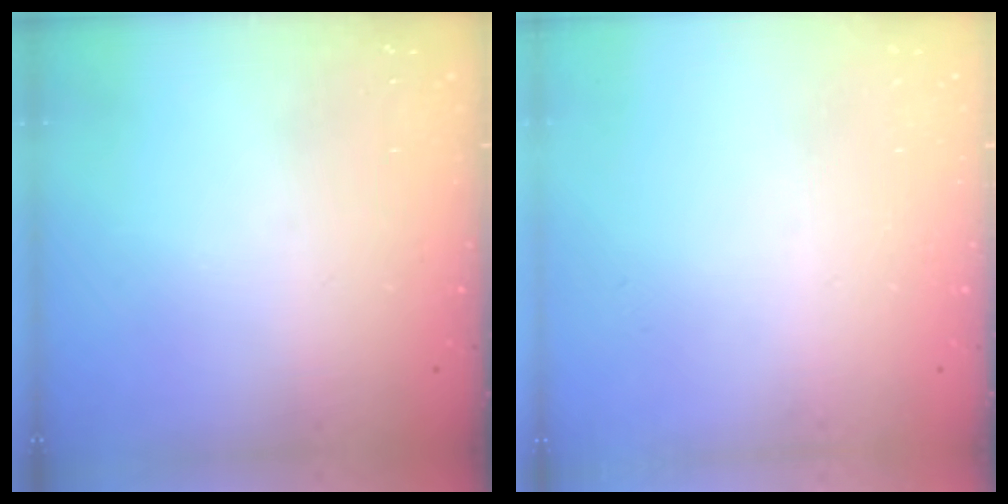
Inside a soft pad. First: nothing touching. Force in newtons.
{"total": 0.0}